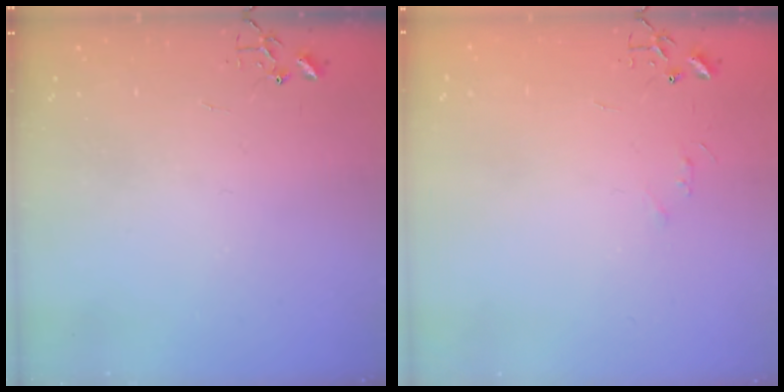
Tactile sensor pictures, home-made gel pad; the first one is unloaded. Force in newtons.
{"total": 3.5, "press": 3.4, "slide": 0.4}